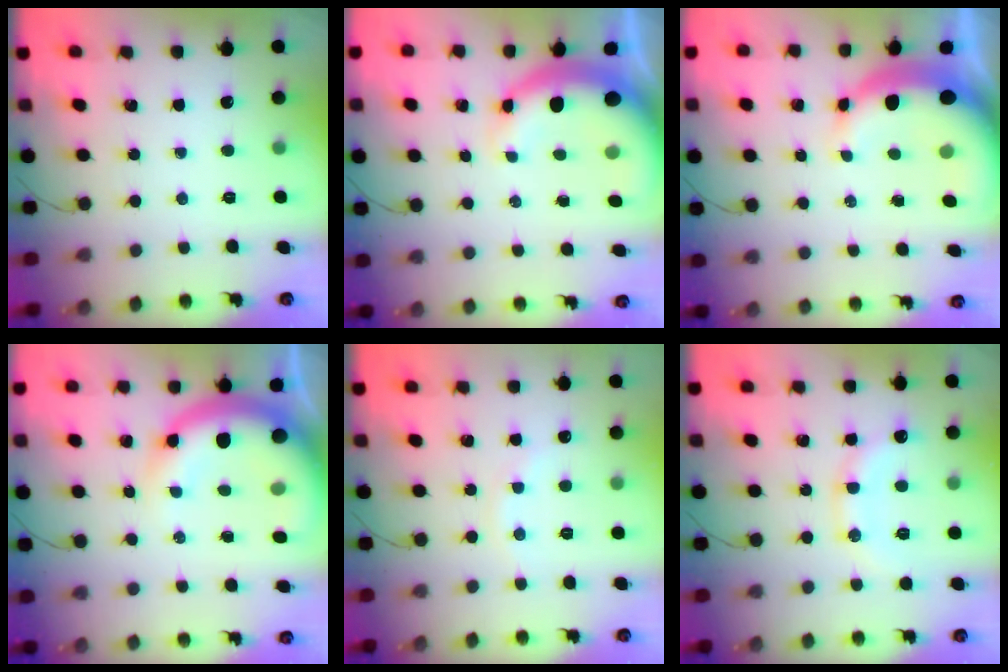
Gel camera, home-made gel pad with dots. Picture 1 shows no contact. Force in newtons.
{"total": 7.7, "press": 7.4, "slide": 1.9}
{"total": 11.2, "press": 10.9, "slide": 2.2}
{"total": 14.2, "press": 13.9, "slide": 3.0}
{"total": 5.7, "press": 5.4, "slide": 1.6}
{"total": 12.5, "press": 12.4, "slide": 1.0}